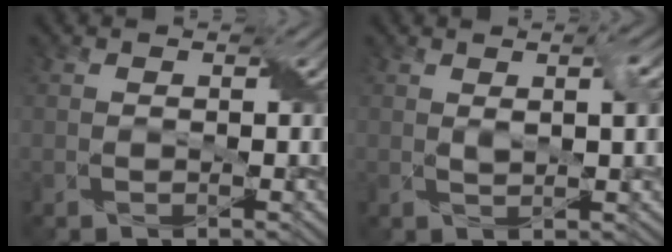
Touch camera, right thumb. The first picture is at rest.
{"total": 2.5, "force": [0.8, 0.5, 2.3], "torque": [-0.041, 0.000, 0.017]}